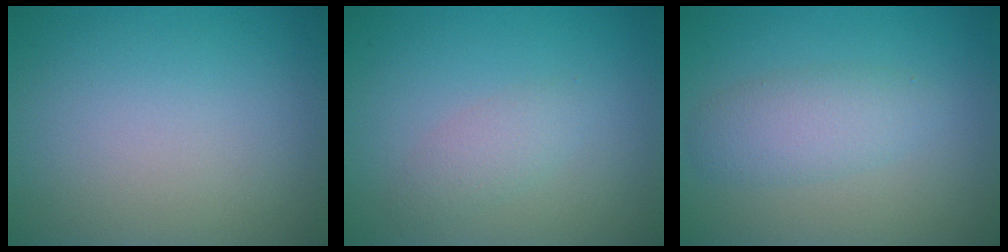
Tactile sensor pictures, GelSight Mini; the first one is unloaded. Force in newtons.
{"total": 1.6, "press": 1.6, "slide": 0.1}
{"total": 2.9, "press": 2.9, "slide": 0.1}